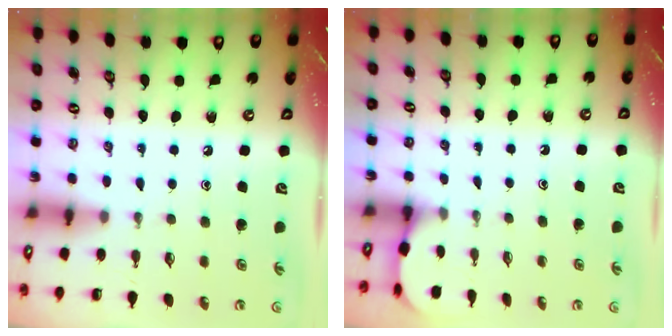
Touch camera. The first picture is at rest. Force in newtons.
{"total": 1.4, "press": 1.4, "slide": 0.1}